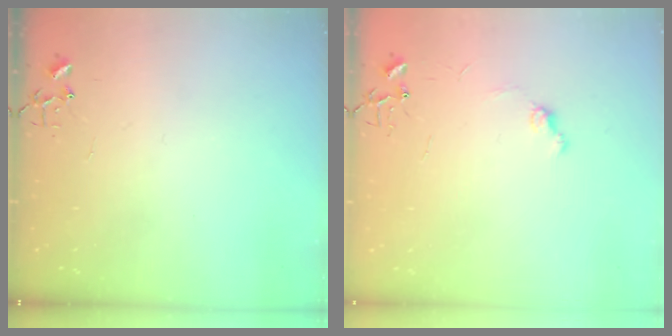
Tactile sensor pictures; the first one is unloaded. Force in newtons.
{"total": 5.8, "press": 5.7, "slide": 0.6}